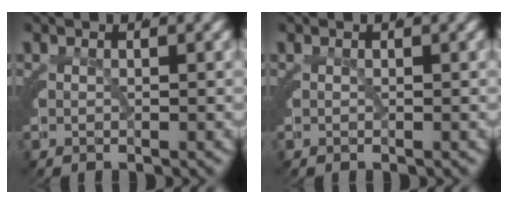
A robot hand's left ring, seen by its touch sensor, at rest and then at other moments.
{"total": 0.0}